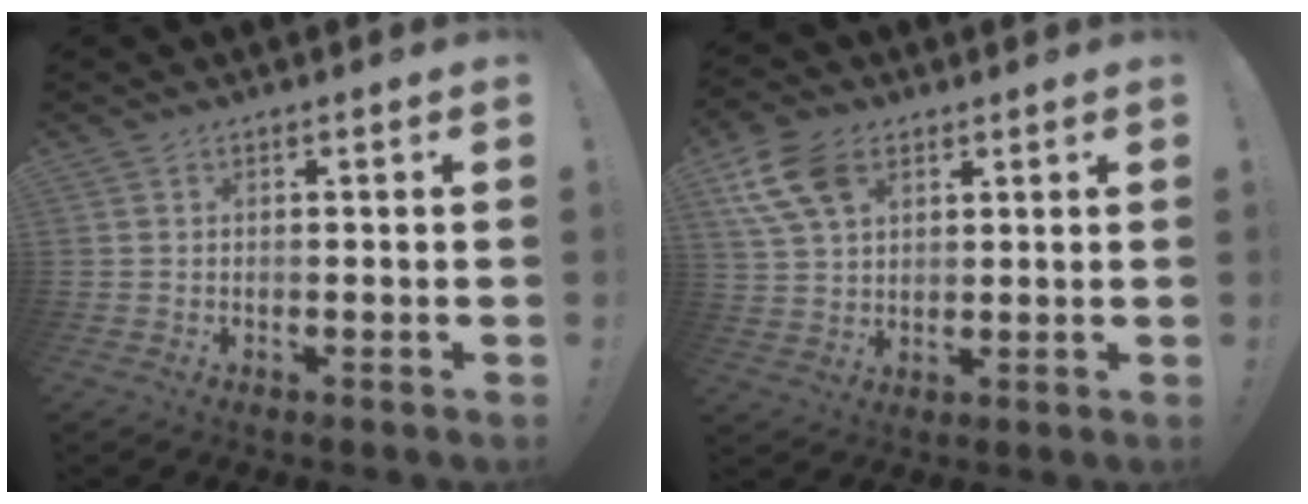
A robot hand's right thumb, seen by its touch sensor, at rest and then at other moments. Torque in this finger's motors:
{"motor_torque": [0.18, 0.18, 0.39, 0.01, 0.02]}